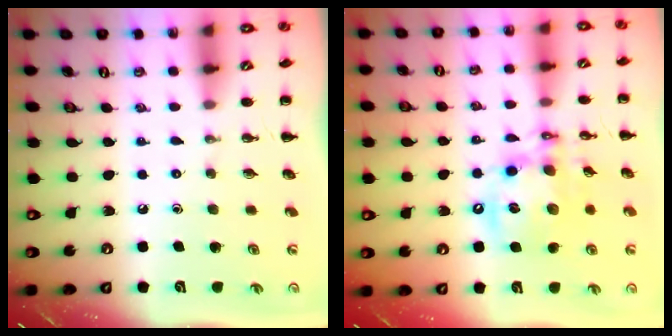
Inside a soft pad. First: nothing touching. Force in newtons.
{"total": 15.3, "press": 15.0, "slide": 3.1}